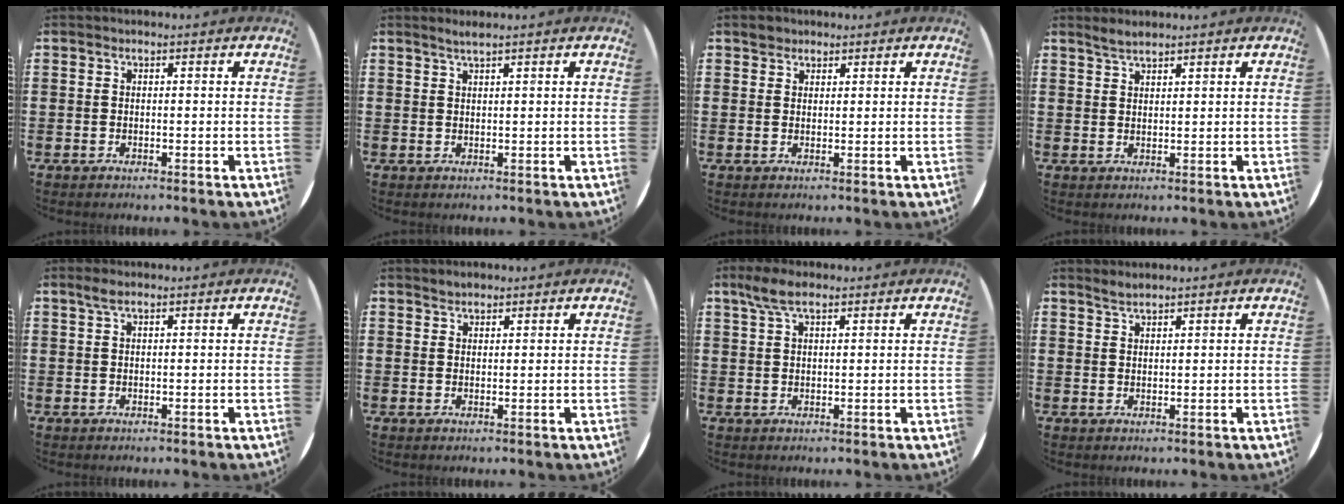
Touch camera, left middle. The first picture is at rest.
{"total": 1.3, "force": [1.1, -0.1, 0.7], "torque": [-0.011, 0.002, 0.019]}
{"total": 1.6, "force": [1.4, 0.8, -0.1], "torque": [0.008, 0.001, 0.026]}
{"total": 2.0, "force": [1.9, 0.3, 0.6], "torque": [-0.013, 0.004, 0.035]}
{"total": 1.2, "force": [0.8, 0.3, 0.8], "torque": [-0.016, 0.004, 0.014]}
{"total": 1.3, "force": [1.3, 0.4, -0.1], "torque": [0.000, 0.003, 0.025]}
{"total": 3.7, "force": [2.4, 1.4, 2.4], "torque": [-0.043, 0.003, 0.042]}
{"total": 1.5, "force": [1.5, 0.1, 0.2], "torque": [-0.005, 0.002, 0.028]}